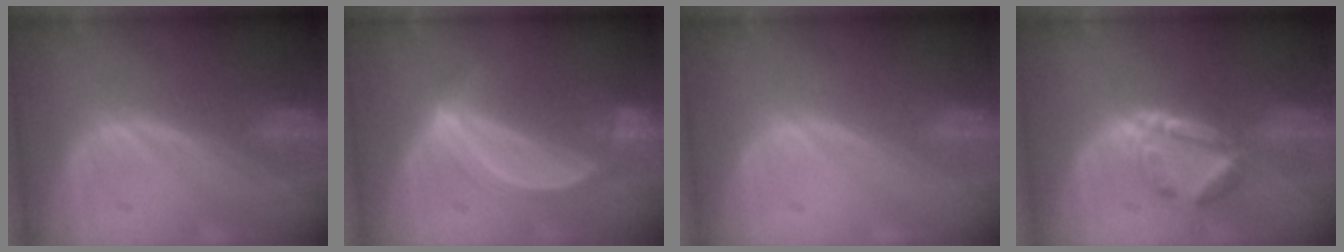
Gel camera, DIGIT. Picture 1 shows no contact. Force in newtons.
{"total": 5.0, "press": 4.9, "slide": 0.7}
{"total": 0.0}
{"total": 5.5, "press": 5.4, "slide": 1.1}